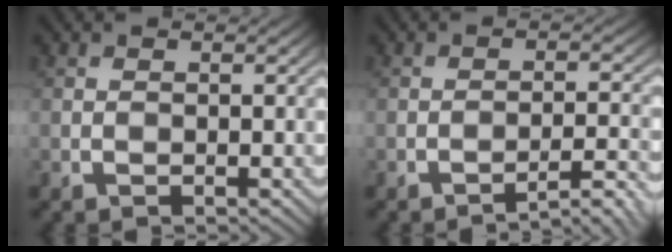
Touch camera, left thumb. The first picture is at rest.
{"total": 2.8, "force": [-2.5, -0.7, 0.9], "torque": [-0.012, 0.015, -0.036]}